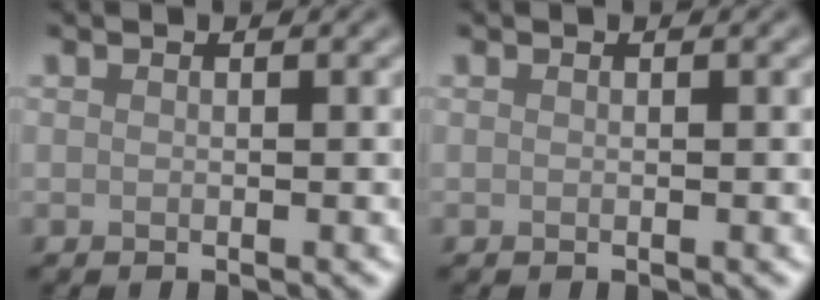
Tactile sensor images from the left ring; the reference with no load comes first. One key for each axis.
{"total": 0.0}